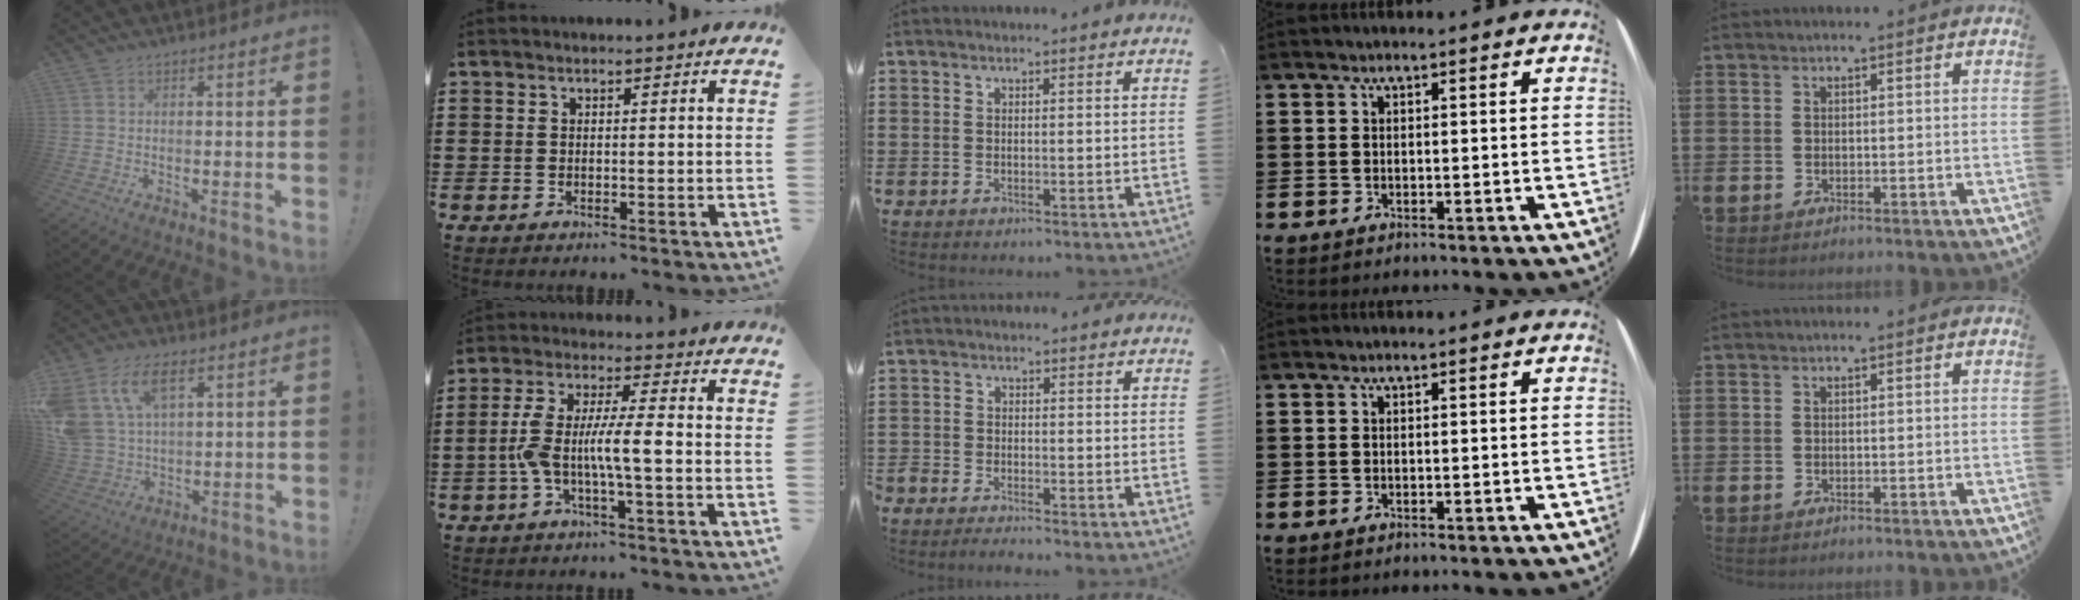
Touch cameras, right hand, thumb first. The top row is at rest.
{"thumb": {"total": 13.8, "force": [6.9, 8.0, 8.8], "torque": [-0.193, -0.023, 0.135]}, "index": {"total": 7.7, "force": [-1.9, 1.5, 7.3], "torque": [-0.155, -0.004, -0.045]}, "middle": {"total": 2.5, "force": [-2.5, 0.2, -0.1], "torque": [-0.012, -0.002, -0.057]}}